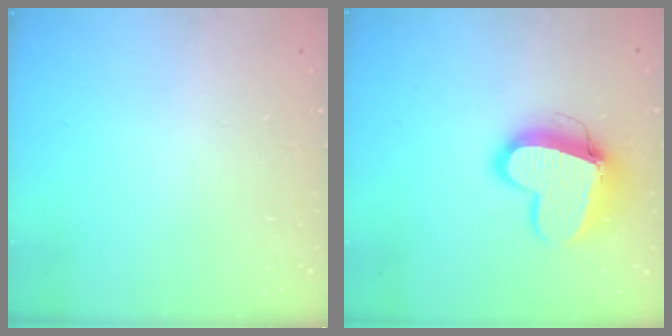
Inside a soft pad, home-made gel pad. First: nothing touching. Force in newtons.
{"total": 13.3, "press": 13.2, "slide": 1.3}